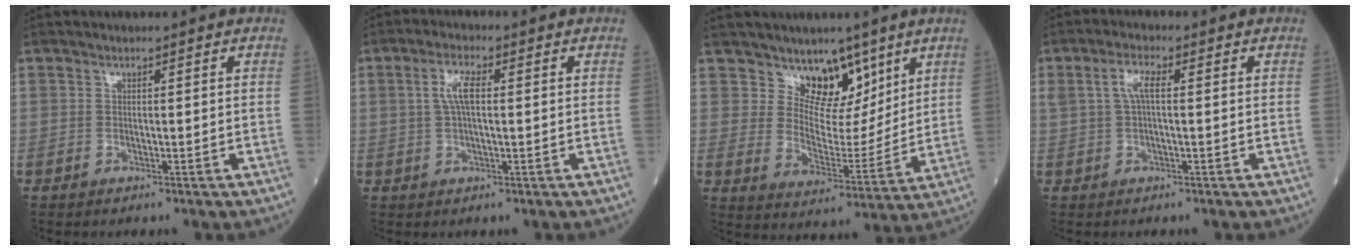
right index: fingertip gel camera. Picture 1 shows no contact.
{"total": 4.1, "force": [0.7, 1.1, 3.9], "torque": [-0.082, 0.011, 0.015]}
{"total": 8.2, "force": [6.0, 4.7, 3.1], "torque": [-0.038, -0.007, 0.106]}
{"total": 3.5, "force": [0.7, 1.0, 3.3], "torque": [-0.072, 0.016, 0.017]}